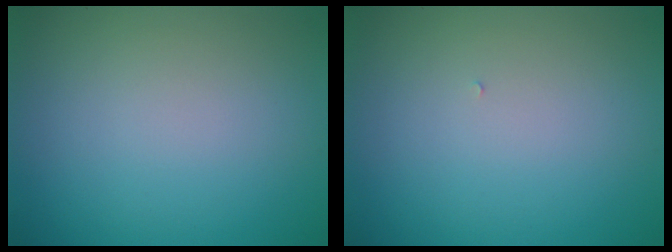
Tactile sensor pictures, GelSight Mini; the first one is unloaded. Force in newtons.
{"total": 0.0}